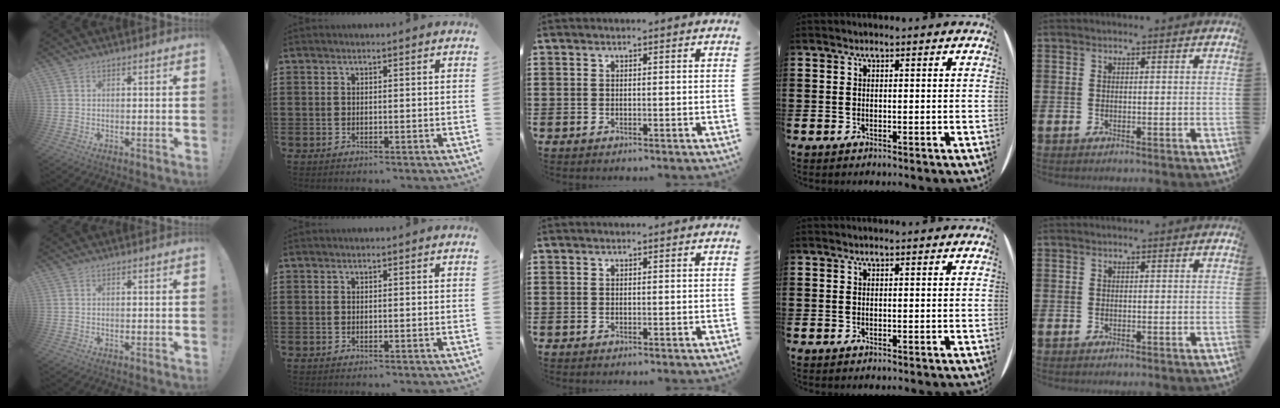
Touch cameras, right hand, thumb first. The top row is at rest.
{}